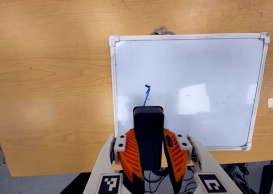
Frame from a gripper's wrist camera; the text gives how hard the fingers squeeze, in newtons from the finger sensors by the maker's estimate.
{"total": 8.9, "left": 6.4, "right": 11.4}